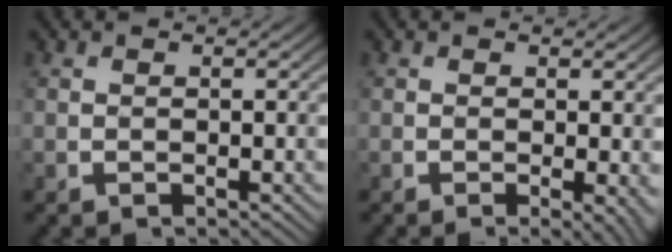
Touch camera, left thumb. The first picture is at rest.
{"total": 2.4, "force": [-0.4, 0.4, 2.3], "torque": [-0.031, -0.002, -0.008]}